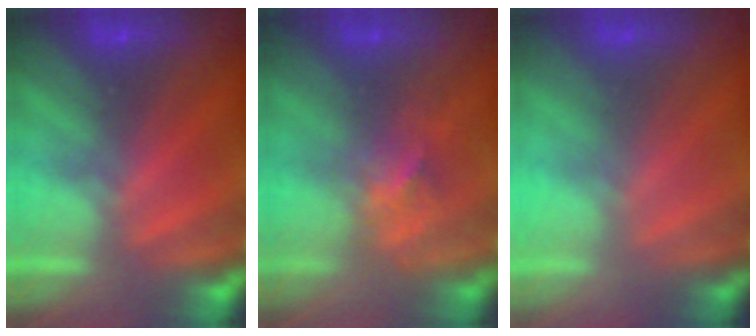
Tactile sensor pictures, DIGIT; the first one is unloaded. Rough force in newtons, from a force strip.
{"total": 2.9}
{"total": 2.9}